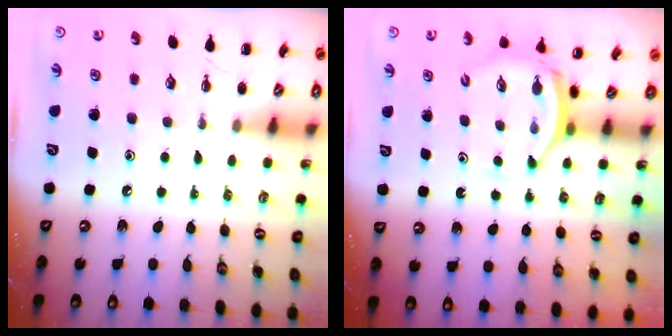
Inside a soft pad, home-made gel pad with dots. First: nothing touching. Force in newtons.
{"total": 4.3, "press": 4.3, "slide": 0.2}